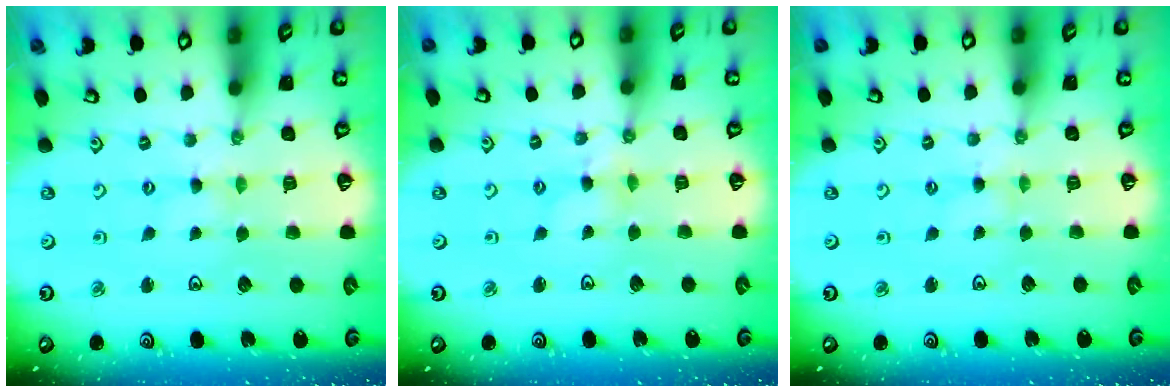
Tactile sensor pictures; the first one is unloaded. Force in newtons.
{"total": 3.0, "press": 3.0, "slide": 0.4}
{"total": 1.1, "press": 1.1, "slide": 0.3}